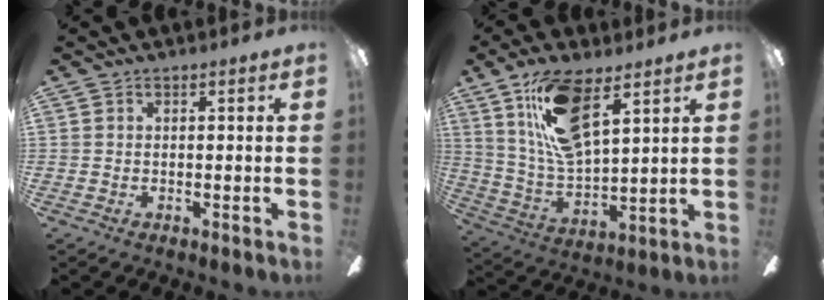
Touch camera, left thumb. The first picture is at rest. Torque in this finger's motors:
{"motor_torque": [0.29, 0.62, 1.36, -1.31, 0.17]}